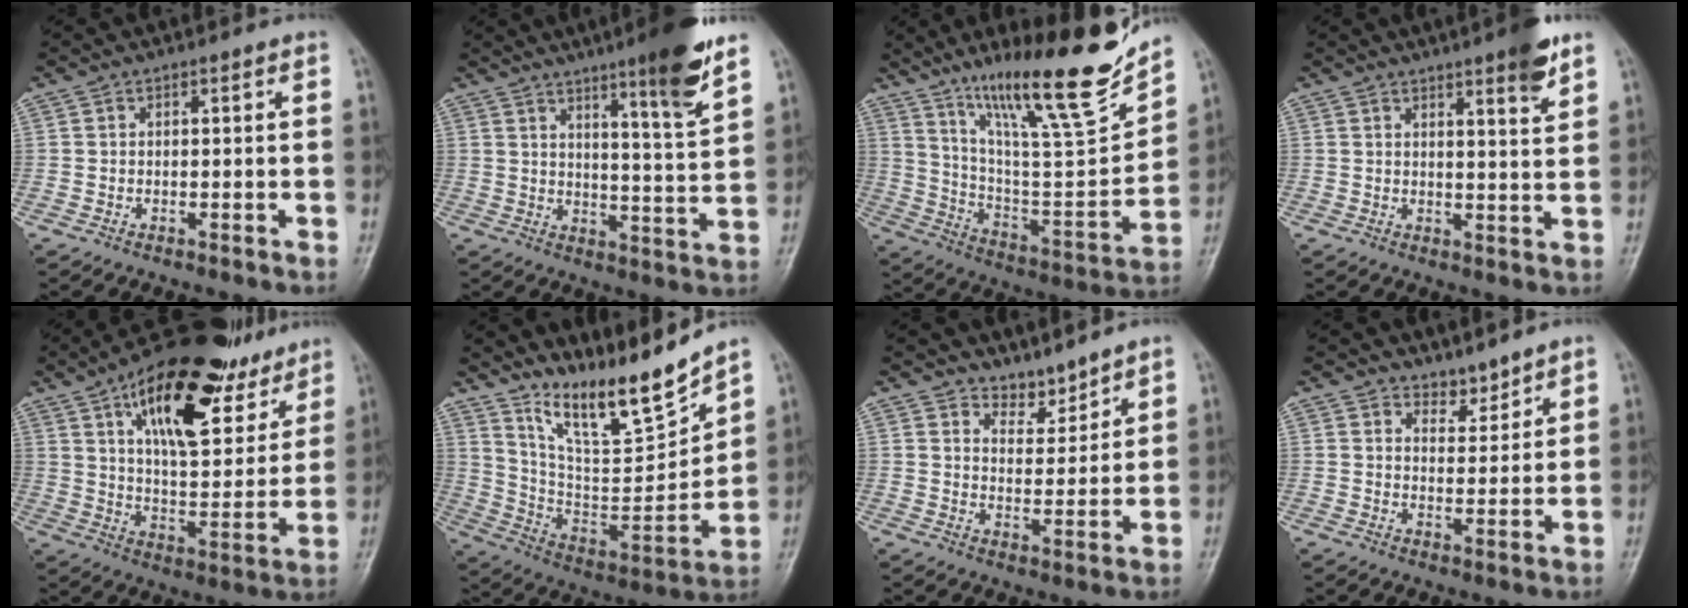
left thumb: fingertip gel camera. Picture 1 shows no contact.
{"total": 12.0, "force": [7.7, 0.5, 9.2], "torque": [-0.128, -0.050, 0.115]}
{"total": 23.2, "force": [17.0, 3.2, 15.5], "torque": [-0.218, -0.088, 0.292]}
{"total": 6.3, "force": [4.2, 0.6, 4.7], "torque": [-0.057, -0.026, 0.056]}
{"total": 23.8, "force": [13.5, 10.6, 16.5], "torque": [-0.212, -0.036, 0.216]}
{"total": 16.7, "force": [13.9, 2.5, 8.8], "torque": [-0.115, -0.095, 0.260]}
{"total": 4.5, "force": [4.2, 1.6, 0.5], "torque": [0.013, -0.041, 0.079]}
{"total": 3.6, "force": [3.2, 1.4, 0.5], "torque": [0.011, -0.028, 0.054]}